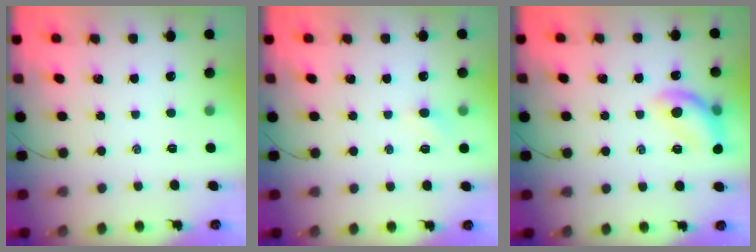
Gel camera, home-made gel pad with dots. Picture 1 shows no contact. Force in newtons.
{"total": 2.7, "press": 2.6, "slide": 0.9}
{"total": 13.9, "press": 13.9, "slide": 1.1}